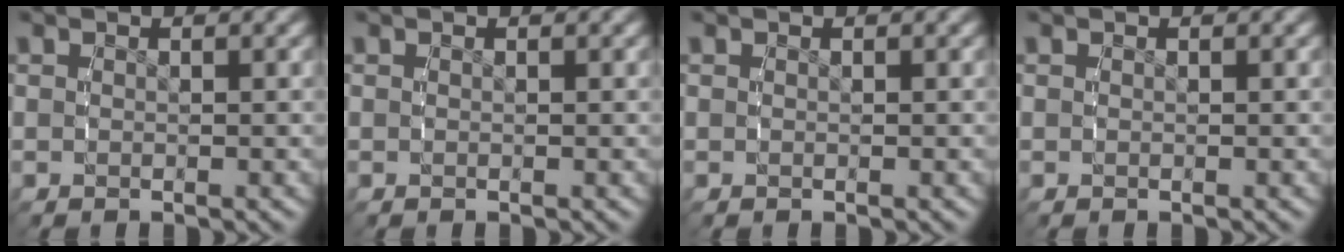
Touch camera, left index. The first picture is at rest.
{"total": 0.0}
{"total": 0.0}
{"total": 0.0}